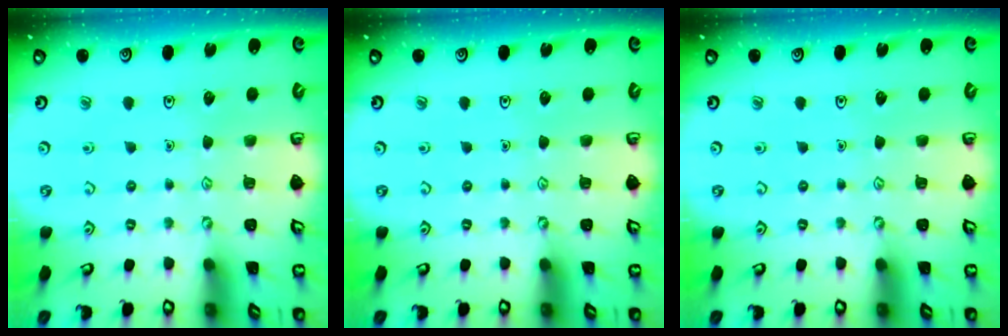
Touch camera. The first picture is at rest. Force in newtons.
{"total": 0.0}
{"total": 0.0}